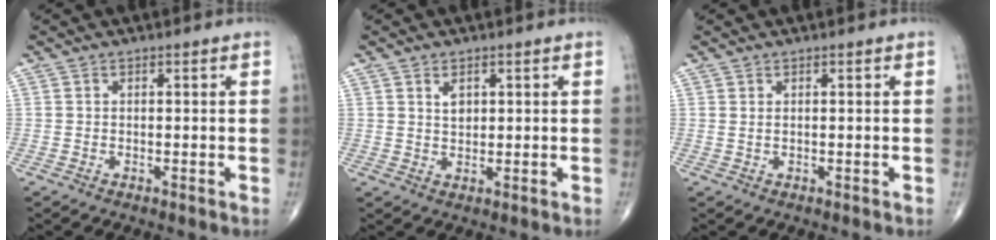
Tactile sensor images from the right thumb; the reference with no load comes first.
{"total": 2.6, "force": [1.2, 1.6, 1.7], "torque": [-0.020, -0.008, 0.024]}
{"total": 0.7, "force": [0.4, 0.2, 0.5], "torque": [-0.016, 0.002, 0.009]}